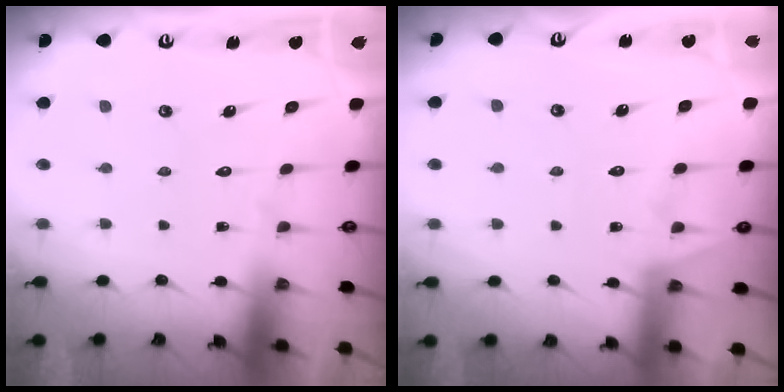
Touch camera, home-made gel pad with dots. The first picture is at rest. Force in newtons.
{"total": 5.7, "press": 5.7, "slide": 0.5}